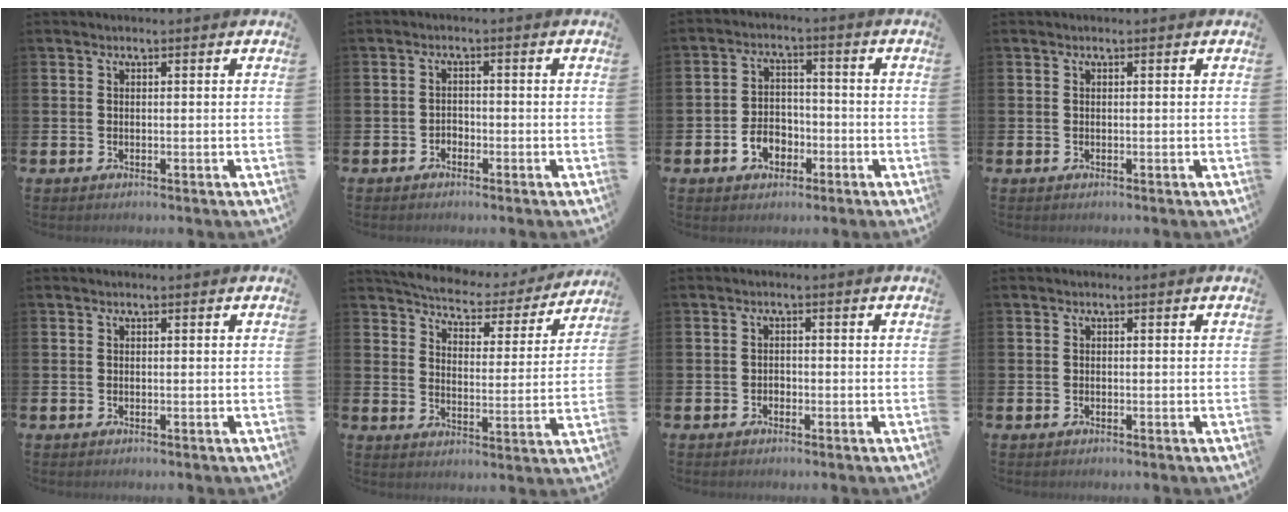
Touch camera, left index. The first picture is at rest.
{"total": 1.5, "force": [-1.2, 0.8, 0.0], "torque": [-0.011, 0.005, -0.026]}
{"total": 4.4, "force": [-2.1, 3.2, 2.1], "torque": [-0.041, 0.007, -0.043]}
{"total": 0.0}
{"total": 0.0}
{"total": 5.5, "force": [5.3, 1.1, 1.1], "torque": [-0.042, -0.045, 0.086]}
{"total": 1.1, "force": [-0.8, 0.8, 0.1], "torque": [-0.003, 0.001, -0.018]}
{"total": 0.0}